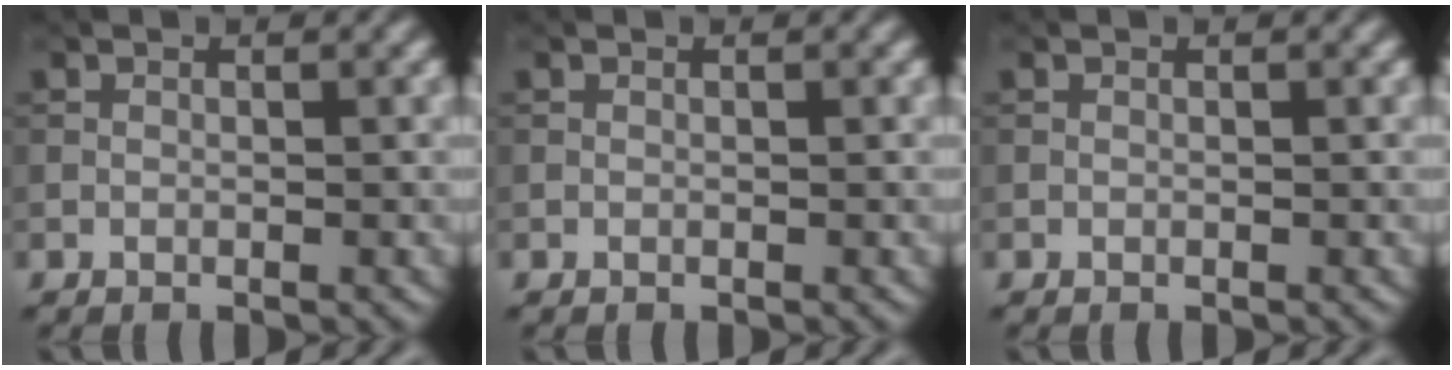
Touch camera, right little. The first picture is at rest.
{"total": 0.0}
{"total": 0.0}